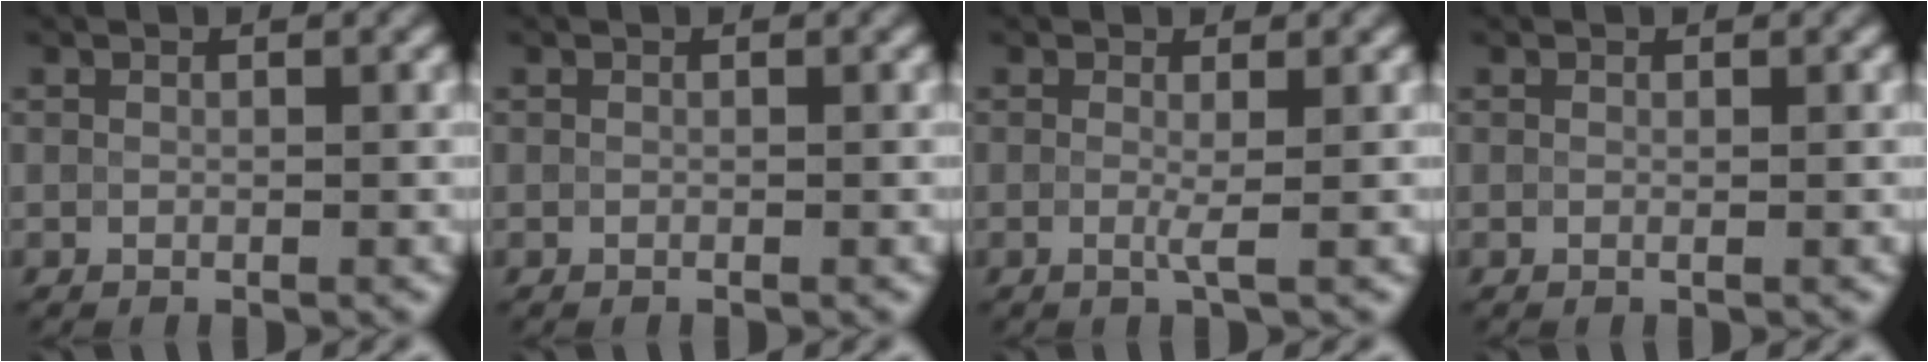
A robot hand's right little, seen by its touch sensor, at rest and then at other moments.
{"total": 0.0}
{"total": 1.1, "force": [-0.1, 0.0, 1.1], "torque": [-0.025, -0.007, -0.004]}
{"total": 0.0}